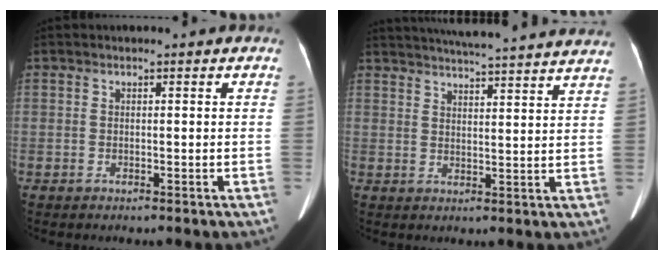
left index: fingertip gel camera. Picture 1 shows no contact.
{"total": 23.5, "force": [21.9, 0.6, 8.5], "torque": [-0.136, -0.012, 0.272]}